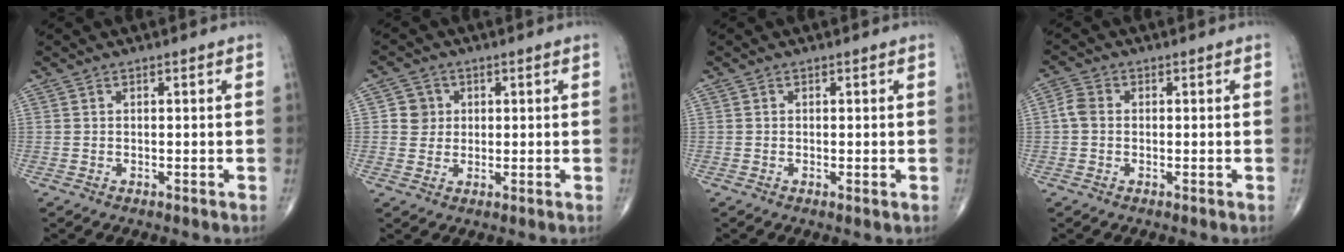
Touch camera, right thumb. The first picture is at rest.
{"total": 3.8, "force": [0.7, 3.7, 0.7], "torque": [0.014, 0.003, 0.007]}
{"total": 0.7, "force": [-0.1, 0.1, 0.6], "torque": [-0.015, -0.004, -0.005]}
{"total": 3.0, "force": [-0.1, 2.3, 1.8], "torque": [-0.037, 0.009, -0.010]}